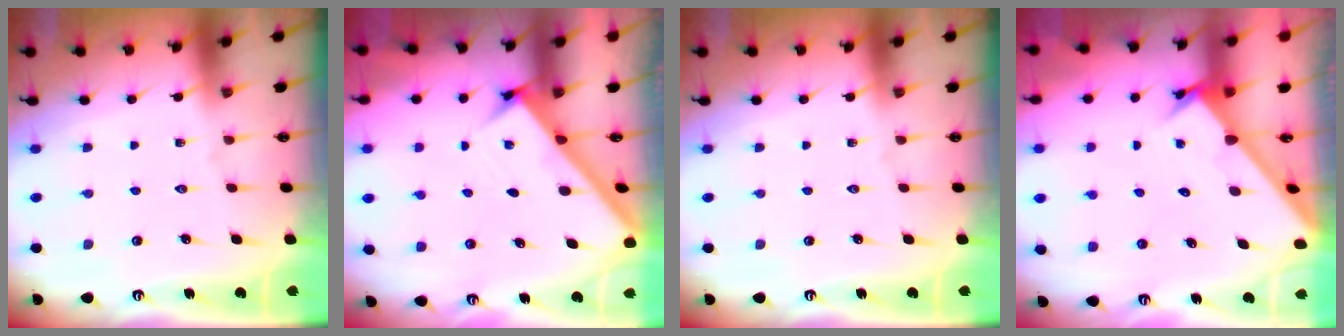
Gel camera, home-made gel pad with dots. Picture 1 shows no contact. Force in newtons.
{"total": 2.4, "press": 2.4, "slide": 0.2}
{"total": 0.0}
{"total": 2.2, "press": 2.2, "slide": 0.0}